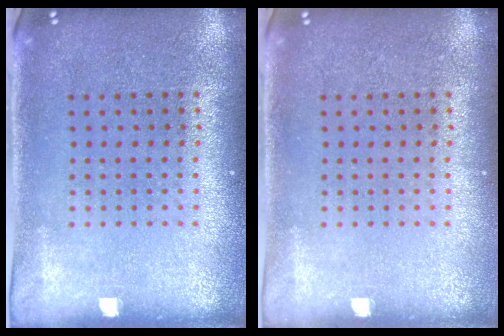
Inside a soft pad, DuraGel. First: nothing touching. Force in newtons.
{"total": 0.0}